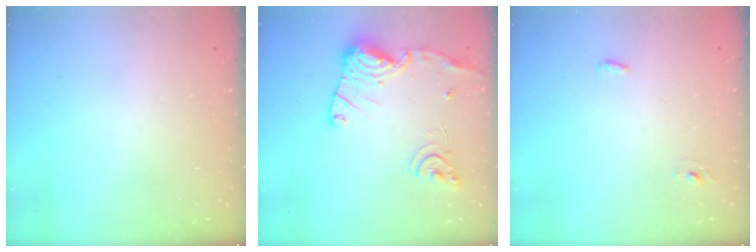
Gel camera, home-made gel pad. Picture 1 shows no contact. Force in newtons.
{"total": 15.4, "press": 15.3, "slide": 1.5}
{"total": 3.0, "press": 2.8, "slide": 1.2}